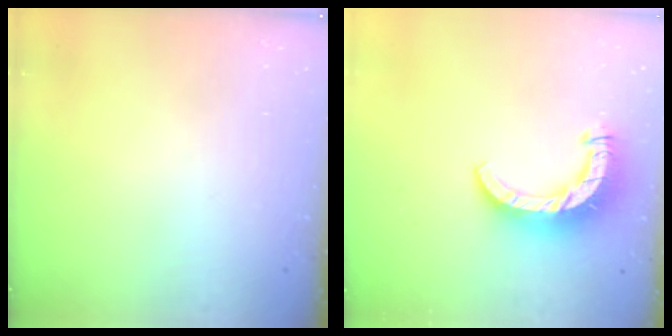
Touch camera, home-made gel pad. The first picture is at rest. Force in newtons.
{"total": 10.5, "press": 10.5, "slide": 1.2}